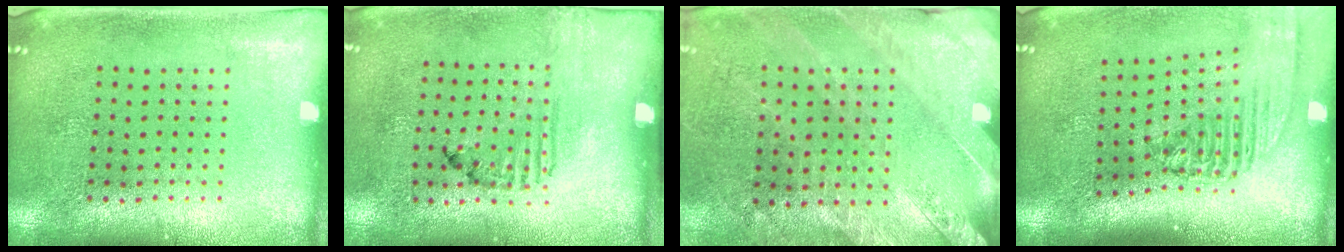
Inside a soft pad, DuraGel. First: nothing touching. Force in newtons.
{"total": 1.7, "press": 1.1, "slide": 1.3}
{"total": 2.5, "press": 2.3, "slide": 0.8}
{"total": 2.3, "press": 1.7, "slide": 1.5}